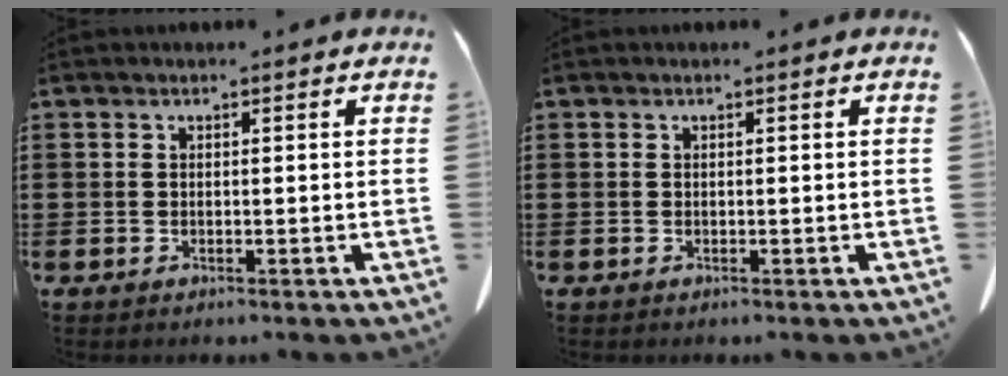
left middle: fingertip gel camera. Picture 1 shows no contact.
{"total": 0.0}